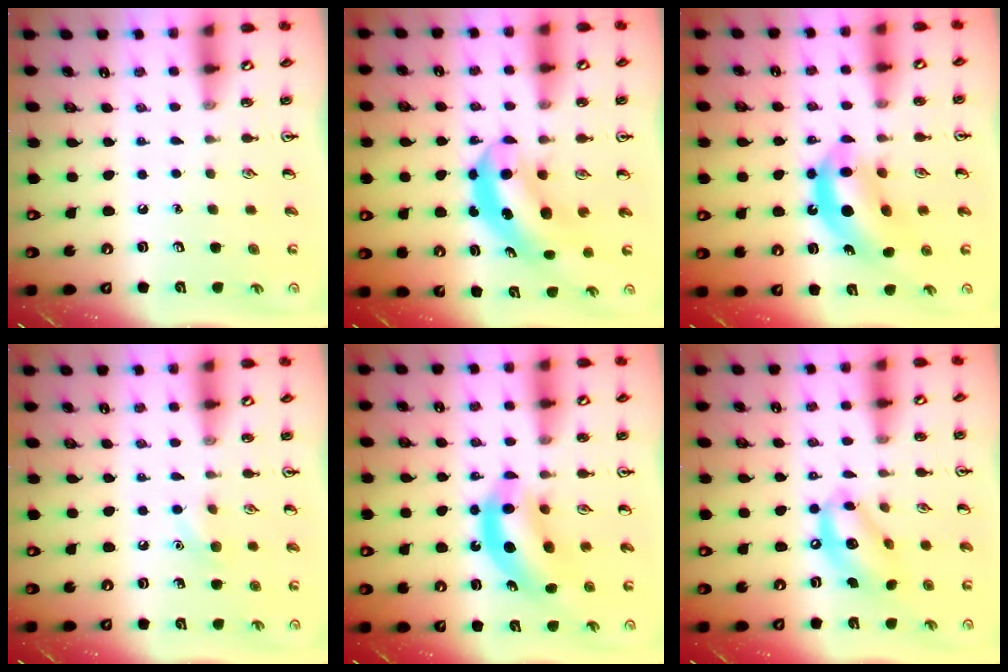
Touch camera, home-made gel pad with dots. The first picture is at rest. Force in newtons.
{"total": 5.6, "press": 5.4, "slide": 1.5}
{"total": 12.0, "press": 11.4, "slide": 3.7}
{"total": 6.0, "press": 5.8, "slide": 1.8}
{"total": 10.1, "press": 9.7, "slide": 3.0}
{"total": 13.1, "press": 12.7, "slide": 3.3}